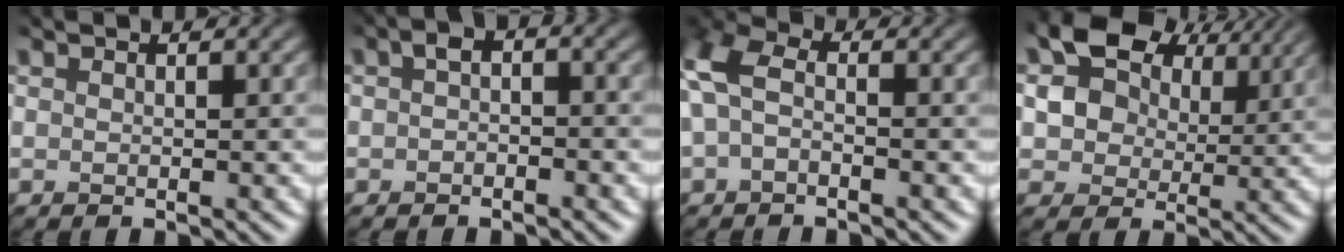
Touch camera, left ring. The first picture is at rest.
{"total": 2.1, "force": [-0.5, 1.3, 1.6], "torque": [-0.031, 0.007, -0.008]}
{"total": 5.0, "force": [0.0, 3.5, 3.6], "torque": [-0.105, 0.008, -0.003]}
{"total": 9.3, "force": [3.7, 6.6, 5.4], "torque": [-0.098, 0.004, 0.067]}